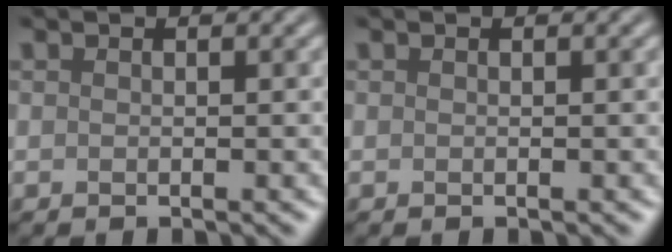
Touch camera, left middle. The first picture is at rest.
{"total": 0.0}